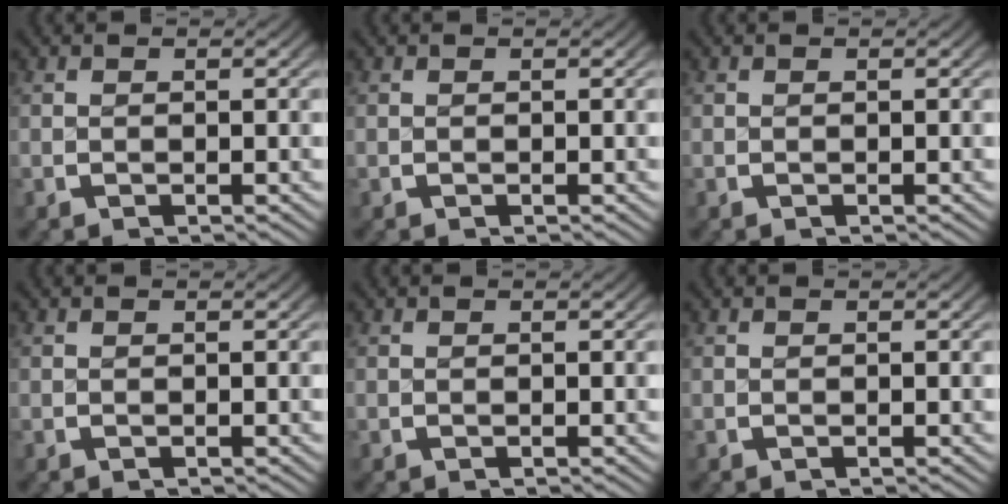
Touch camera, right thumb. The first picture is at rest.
{"total": 0.0}
{"total": 0.0}
{"total": 0.0}
{"total": 0.0}
{"total": 0.0}